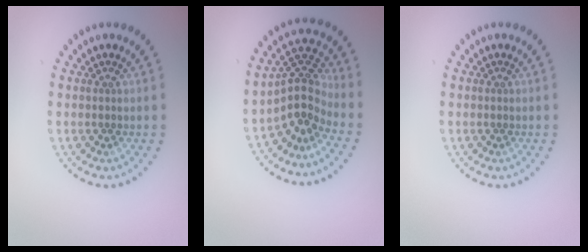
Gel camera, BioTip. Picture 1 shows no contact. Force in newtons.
{"total": 3.5, "press": 2.7, "slide": 2.3}
{"total": 0.0}